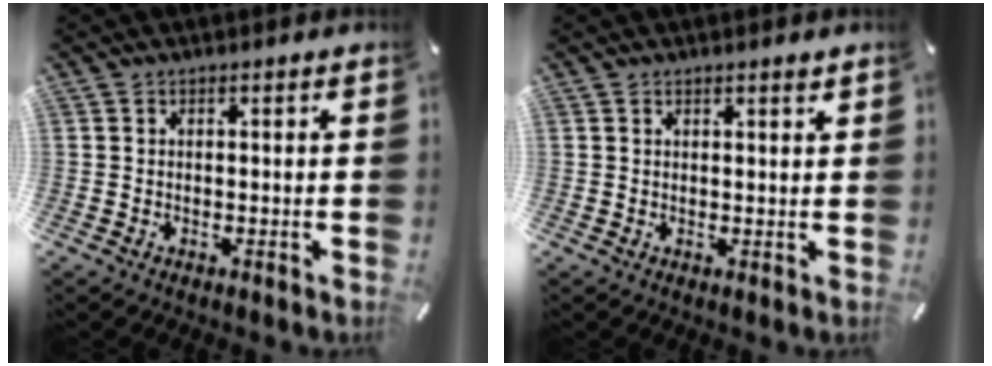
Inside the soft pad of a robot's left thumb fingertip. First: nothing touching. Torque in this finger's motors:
{"motor_torque": [0.05, -0.22, -0.05, 0.09, -0.01]}